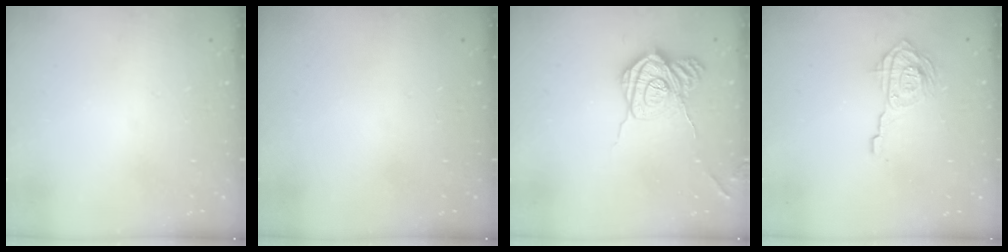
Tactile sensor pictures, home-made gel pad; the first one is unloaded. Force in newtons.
{"total": 0.0}
{"total": 17.0, "press": 17.0, "slide": 0.9}
{"total": 11.2, "press": 11.1, "slide": 0.9}